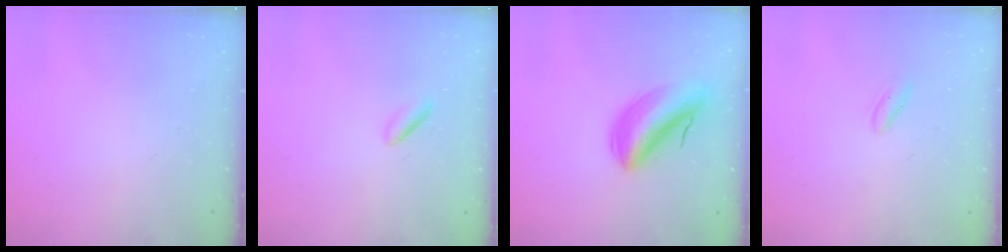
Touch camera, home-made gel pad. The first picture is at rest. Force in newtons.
{"total": 1.6, "press": 1.4, "slide": 0.7}
{"total": 7.0, "press": 6.6, "slide": 2.6}
{"total": 2.1, "press": 2.0, "slide": 0.7}